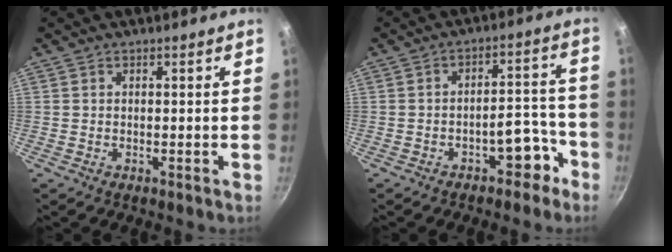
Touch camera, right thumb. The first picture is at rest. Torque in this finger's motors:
{"motor_torque": [3.41, 1.60, 1.28, -1.15, 0.26]}